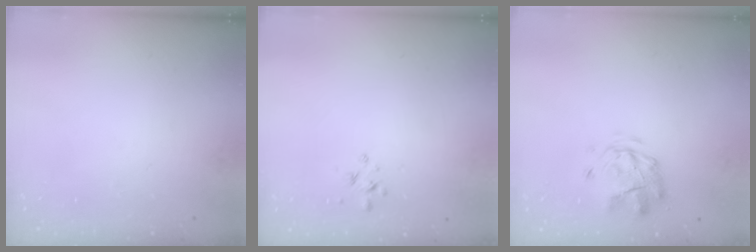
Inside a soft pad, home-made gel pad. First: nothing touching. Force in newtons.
{"total": 2.4, "press": 2.3, "slide": 0.8}
{"total": 2.8, "press": 2.5, "slide": 1.4}